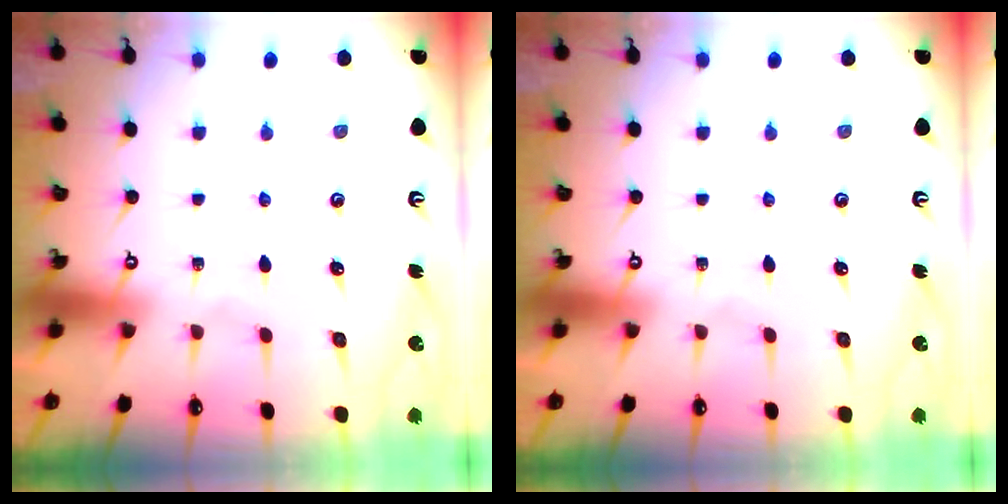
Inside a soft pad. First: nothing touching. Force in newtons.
{"total": 0.0}